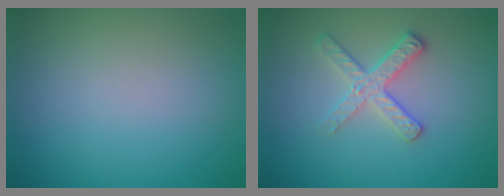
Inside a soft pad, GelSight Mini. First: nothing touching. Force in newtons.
{"total": 2.8, "press": 2.6, "slide": 1.0}